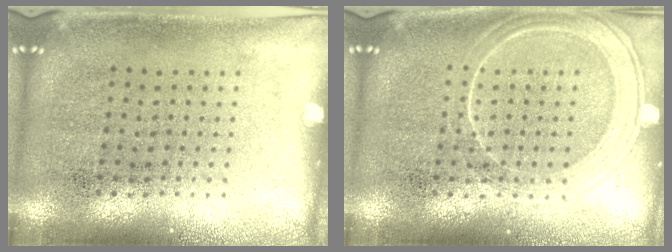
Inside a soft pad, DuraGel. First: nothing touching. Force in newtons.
{"total": 2.6, "press": 2.5, "slide": 0.6}